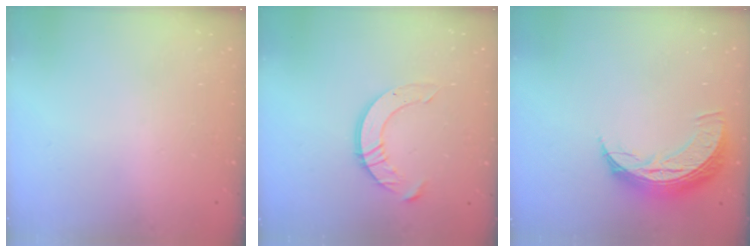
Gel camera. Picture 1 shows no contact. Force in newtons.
{"total": 10.5, "press": 10.5, "slide": 0.9}
{"total": 10.1, "press": 10.1, "slide": 0.7}